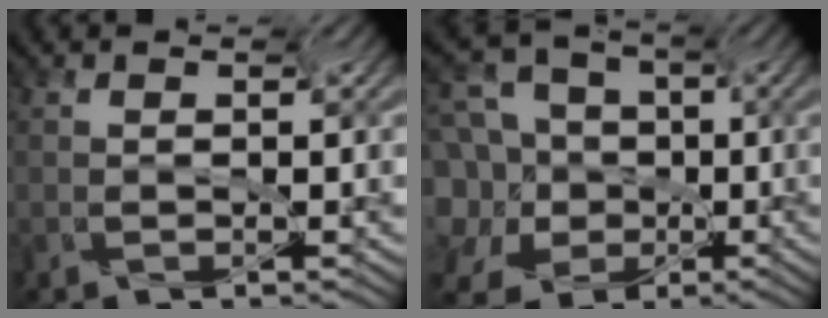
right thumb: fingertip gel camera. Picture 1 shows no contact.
{"total": 9.3, "force": [1.1, 7.6, 5.3], "torque": [-0.189, 0.037, 0.026]}